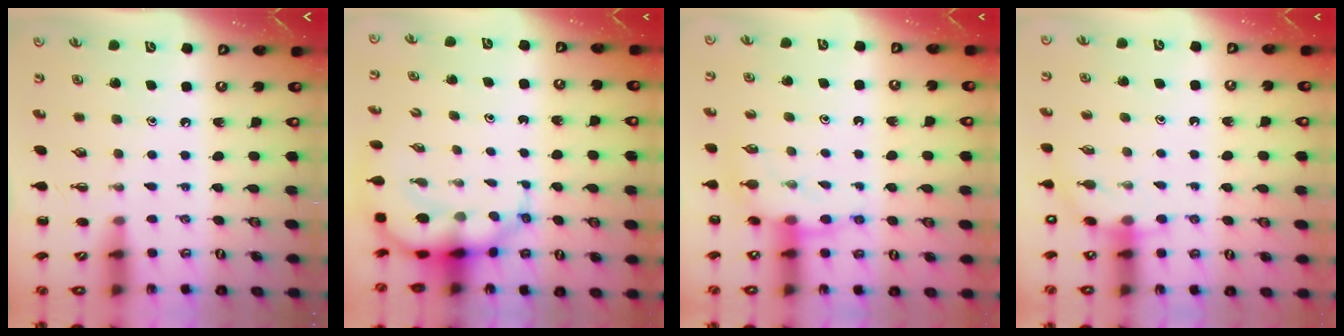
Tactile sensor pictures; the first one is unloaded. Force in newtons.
{"total": 7.1, "press": 6.7, "slide": 2.3}
{"total": 8.3, "press": 8.2, "slide": 1.6}
{"total": 4.8, "press": 4.6, "slide": 1.2}